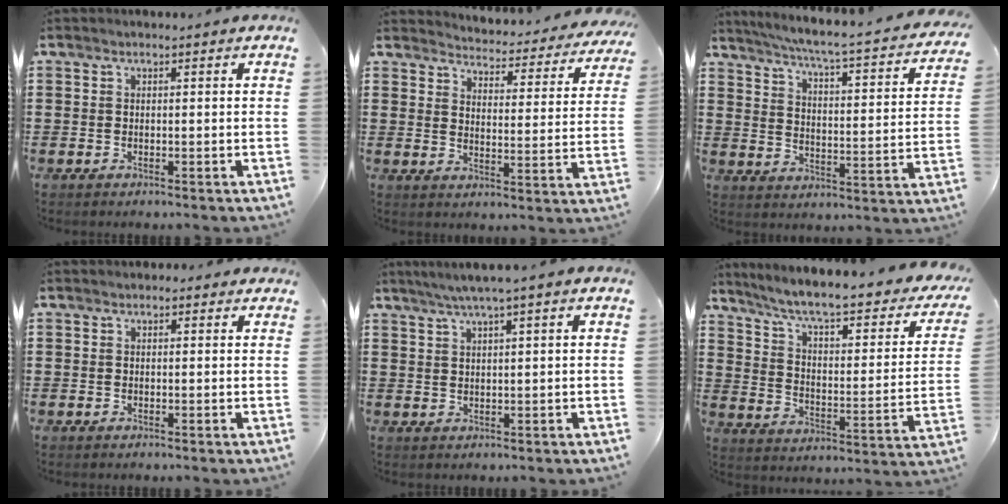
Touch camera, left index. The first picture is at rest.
{"total": 3.5, "force": [3.4, -0.1, 0.2], "torque": [-0.021, -0.040, 0.051]}
{"total": 4.4, "force": [3.7, -0.7, 2.2], "torque": [-0.063, -0.040, 0.052]}
{"total": 0.7, "force": [0.1, 0.7, 0.2], "torque": [-0.007, 0.006, 0.002]}
{"total": 2.6, "force": [1.4, -0.4, 2.2], "torque": [-0.041, -0.001, 0.024]}
{"total": 6.9, "force": [5.2, 0.6, 4.5], "torque": [-0.109, -0.041, 0.082]}